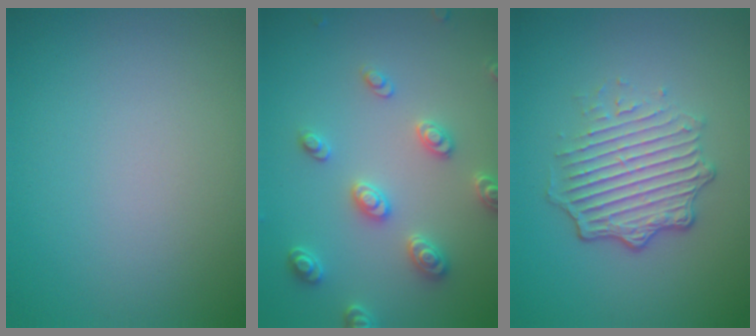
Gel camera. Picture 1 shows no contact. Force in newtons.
{"total": 3.2, "press": 3.0, "slide": 0.9}
{"total": 5.2, "press": 3.5, "slide": 3.8}